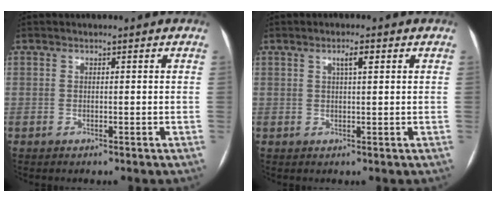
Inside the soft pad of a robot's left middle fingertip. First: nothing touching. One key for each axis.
{"total": 2.2, "fx": 0.9, "fy": 0.3, "fz": 1.9, "tx": -0.035, "ty": 0.004, "tz": 0.016}